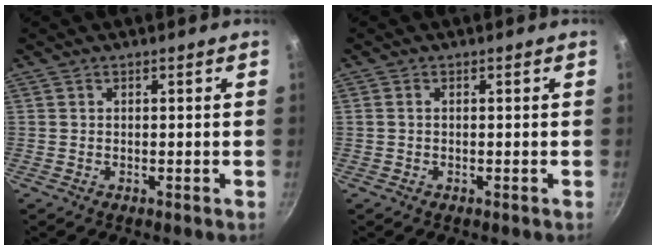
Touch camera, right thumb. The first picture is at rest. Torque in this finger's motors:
{"motor_torque": [0.17, -0.07, -0.17, 0.05, -0.02]}